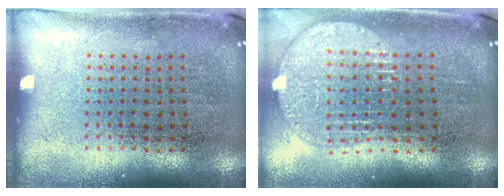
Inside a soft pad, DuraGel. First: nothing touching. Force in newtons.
{"total": 1.7, "press": 1.5, "slide": 0.9}